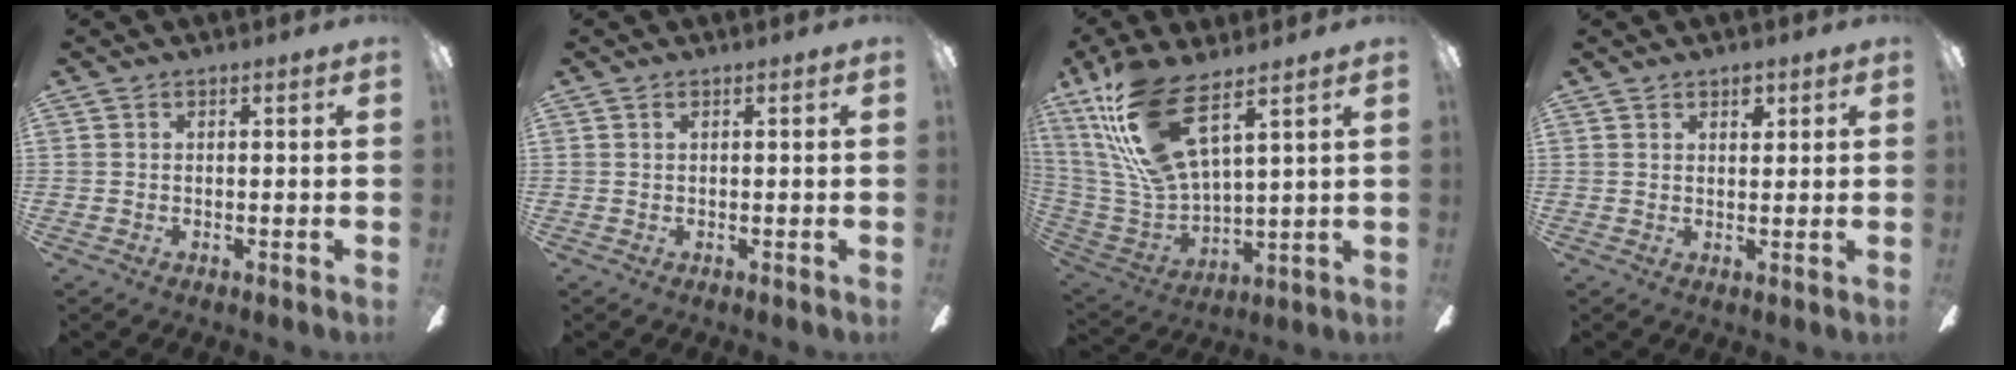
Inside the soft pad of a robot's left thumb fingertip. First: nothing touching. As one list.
[{"total": 0.5, "force": [0.2, 0.2, 0.4], "torque": [-0.010, 0.003, 0.003]}, {"total": 19.9, "force": [12.3, 6.6, 14.1], "torque": [-0.326, -0.057, 0.214]}, {"total": 3.0, "force": [2.0, 1.7, 1.4], "torque": [-0.006, -0.007, 0.031]}]